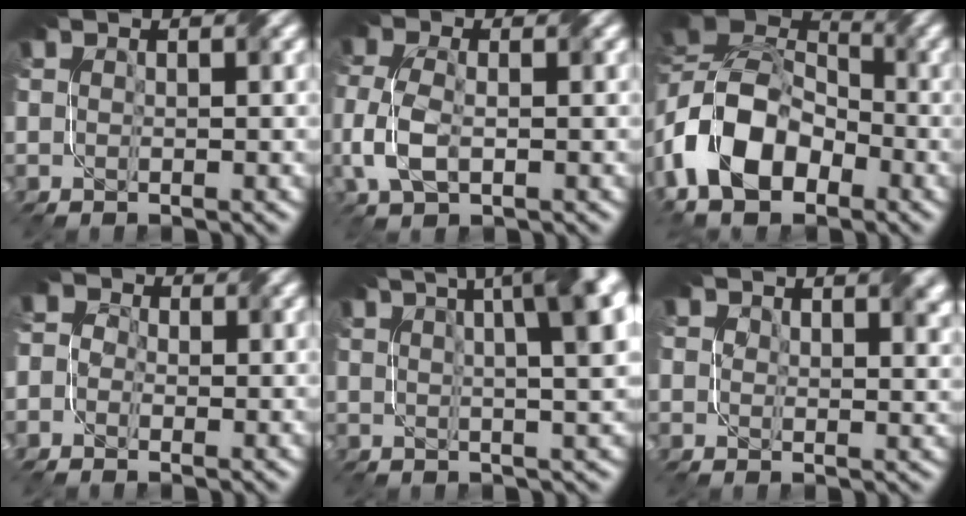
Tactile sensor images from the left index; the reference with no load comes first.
{"total": 3.9, "force": [-1.1, 2.1, 3.1], "torque": [-0.084, 0.001, -0.023]}
{"total": 14.5, "force": [-4.6, 9.3, 10.1], "torque": [-0.224, -0.008, -0.094]}
{"total": 3.0, "force": [-0.5, 2.7, 1.3], "torque": [-0.021, 0.011, -0.028]}
{"total": 13.5, "force": [4.8, 5.5, 11.4], "torque": [-0.108, 0.070, 0.042]}
{"total": 3.1, "force": [2.0, 1.6, 1.8], "torque": [-0.026, -0.004, 0.032]}